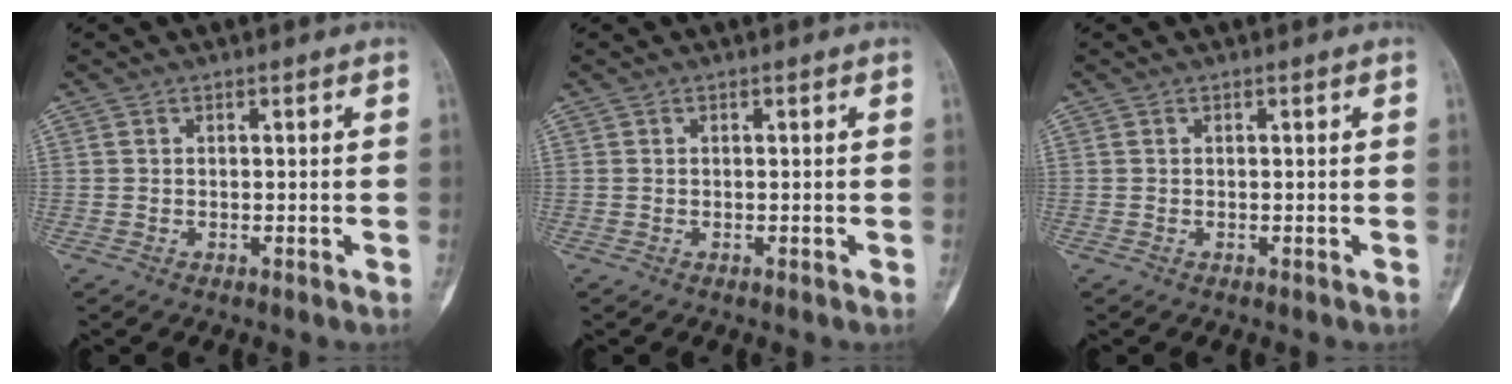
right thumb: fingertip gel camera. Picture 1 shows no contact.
{"total": 0.0}
{"total": 0.0}